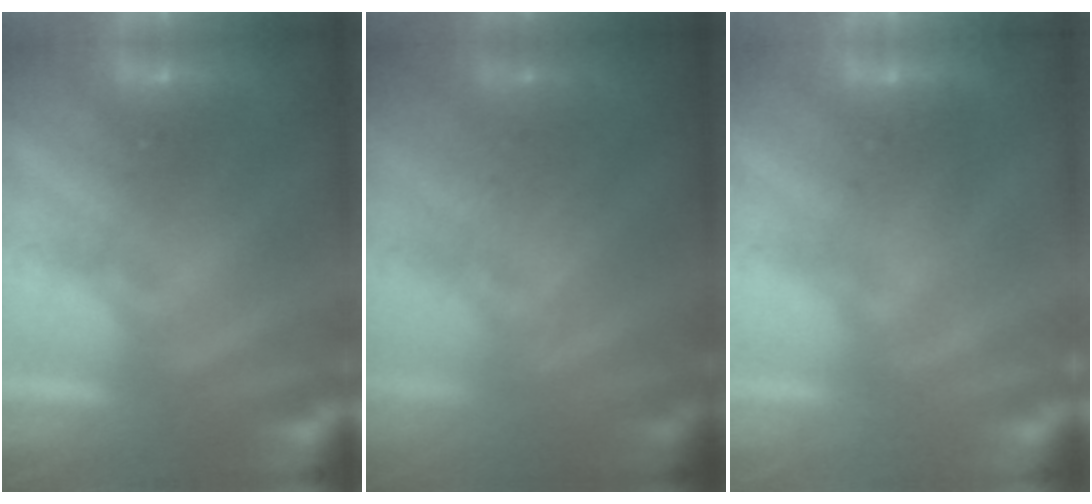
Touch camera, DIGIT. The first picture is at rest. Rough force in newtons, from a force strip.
{"total": 2.6}
{"total": 1.6}